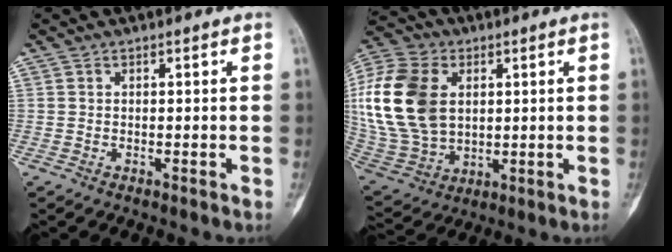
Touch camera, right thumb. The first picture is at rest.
{"total": 22.2, "force": [3.8, 15.2, 15.7], "torque": [-0.342, -0.006, 0.079]}